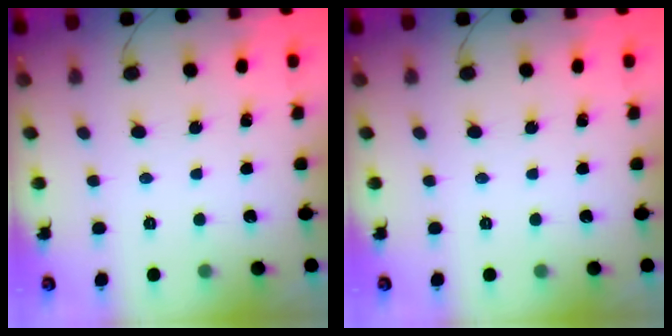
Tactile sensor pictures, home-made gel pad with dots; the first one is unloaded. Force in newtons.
{"total": 0.0}